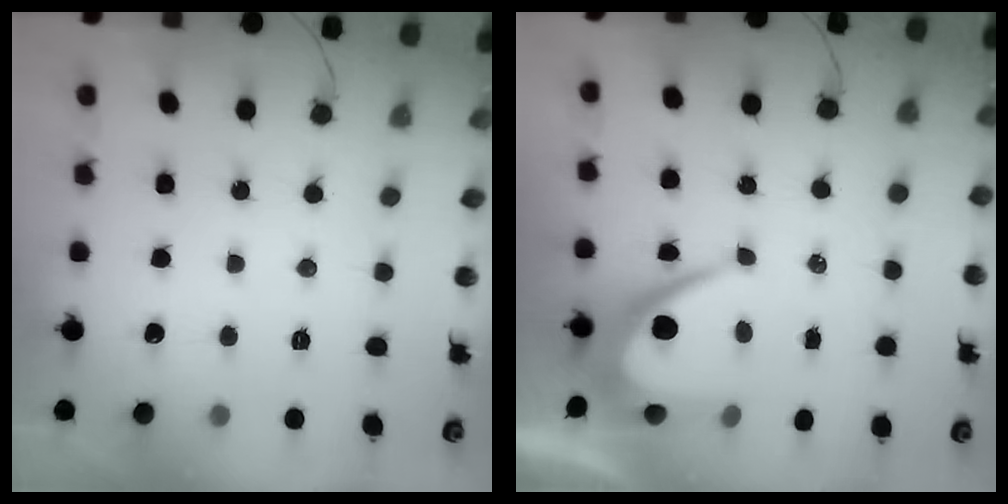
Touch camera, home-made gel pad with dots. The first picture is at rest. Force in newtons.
{"total": 9.3, "press": 9.3, "slide": 0.6}